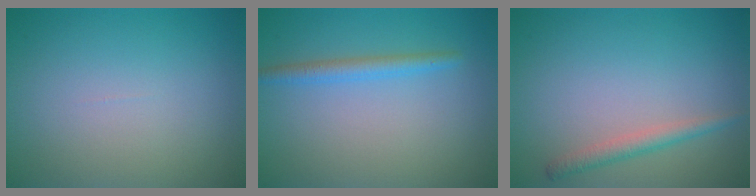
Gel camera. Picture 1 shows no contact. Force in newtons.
{"total": 1.9, "press": 1.9, "slide": 0.2}
{"total": 1.8, "press": 1.8, "slide": 0.1}